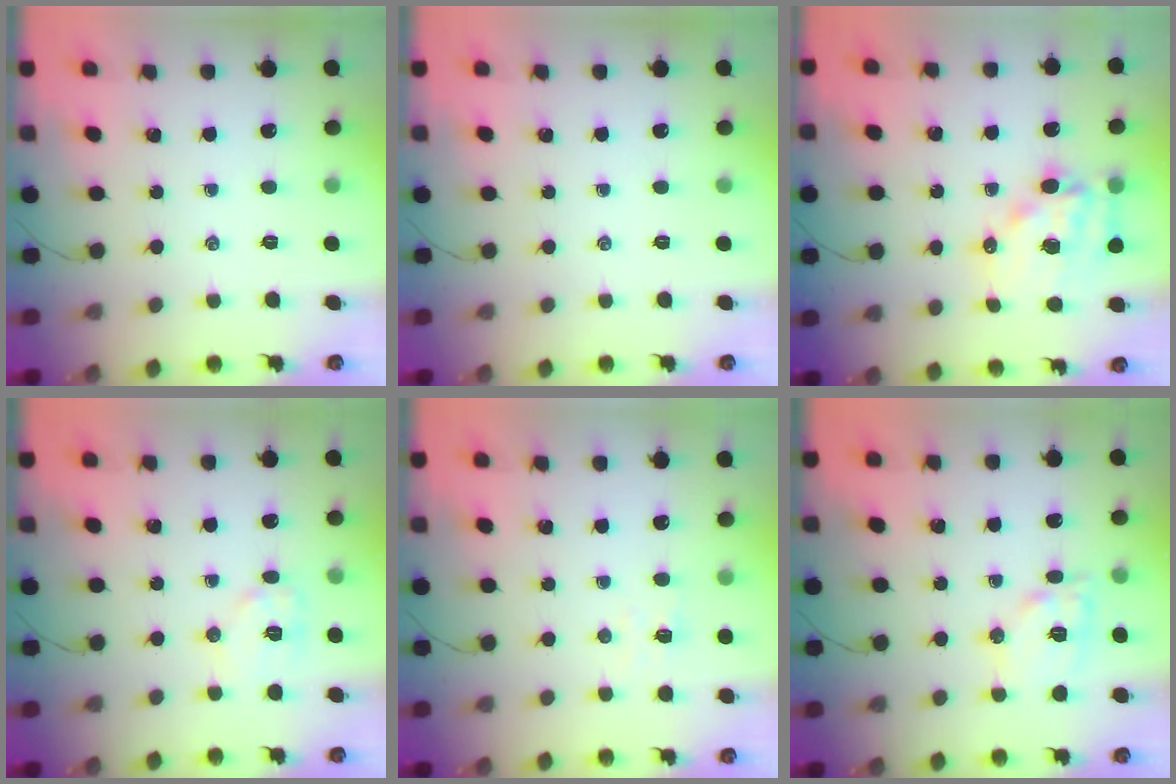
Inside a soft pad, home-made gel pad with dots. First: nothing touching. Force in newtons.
{"total": 0.0}
{"total": 13.3, "press": 12.9, "slide": 3.2}
{"total": 8.6, "press": 8.6, "slide": 0.3}
{"total": 3.4, "press": 3.3, "slide": 0.8}
{"total": 10.8, "press": 10.8, "slide": 0.8}